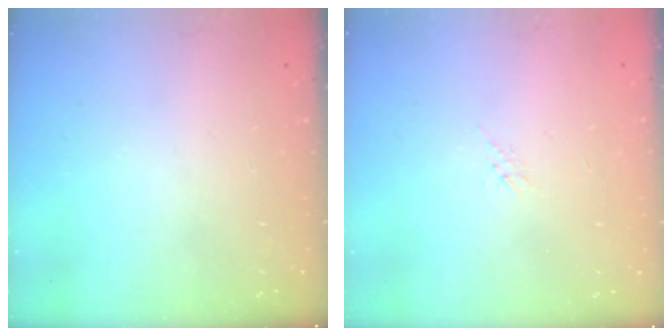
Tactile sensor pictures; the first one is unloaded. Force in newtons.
{"total": 1.7, "press": 1.6, "slide": 0.4}